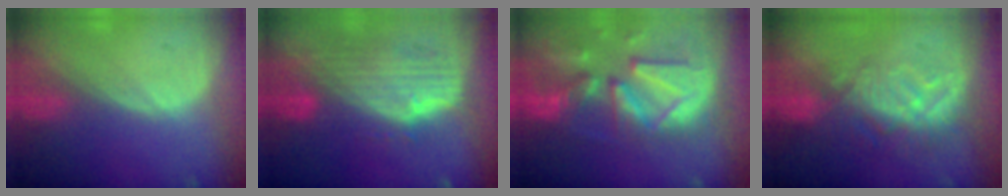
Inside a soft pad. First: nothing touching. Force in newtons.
{"total": 9.9, "press": 8.8, "slide": 4.5}
{"total": 13.3, "press": 11.4, "slide": 6.7}
{"total": 9.3, "press": 8.1, "slide": 4.5}